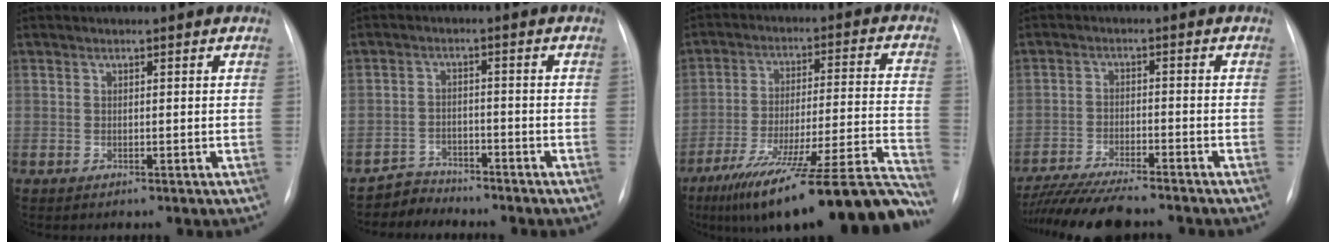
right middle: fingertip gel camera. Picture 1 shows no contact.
{"total": 3.6, "force": [-3.3, 1.0, -1.3], "torque": [0.027, -0.003, -0.059]}
{"total": 26.7, "force": [-21.6, 0.8, 15.8], "torque": [-0.161, -0.007, -0.323]}
{"total": 12.4, "force": [-11.0, 1.0, 5.8], "torque": [-0.093, -0.022, -0.173]}